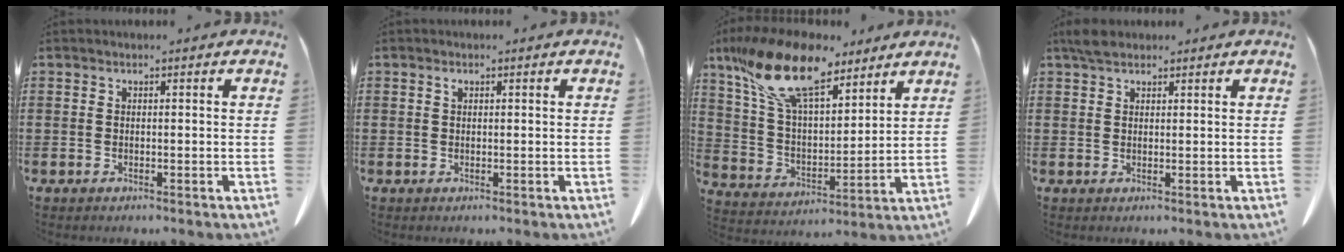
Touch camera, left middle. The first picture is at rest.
{"total": 0.7, "force": [0.3, 0.4, 0.4], "torque": [-0.004, -0.003, 0.005]}
{"total": 15.5, "force": [10.9, 6.0, 9.3], "torque": [-0.229, -0.038, 0.195]}
{"total": 2.7, "force": [2.1, 1.2, 1.3], "torque": [-0.031, 0.006, 0.040]}